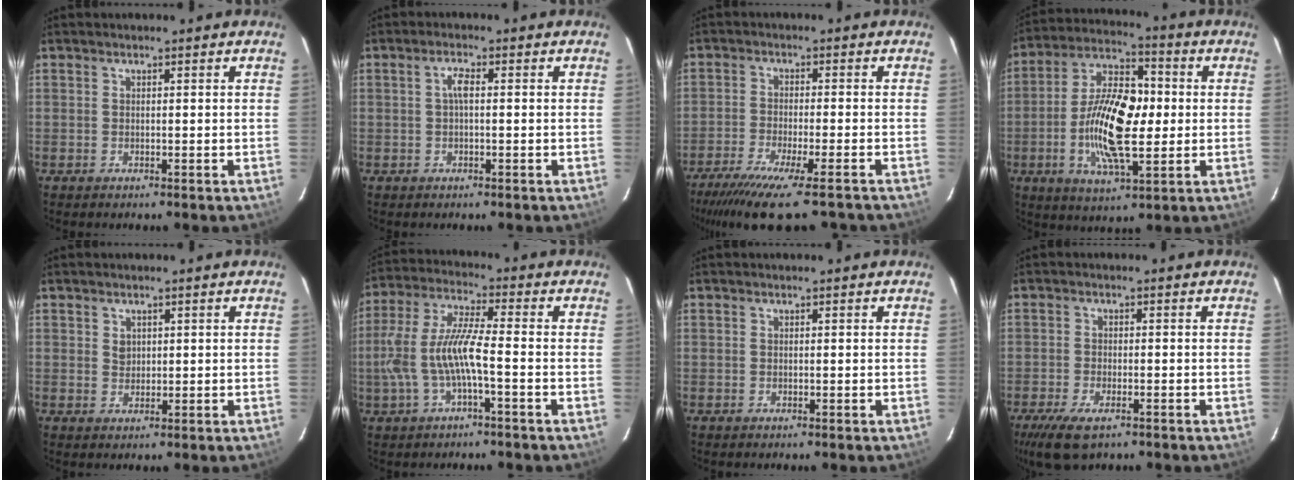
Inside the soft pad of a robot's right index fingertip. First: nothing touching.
{"total": 2.1, "force": [0.1, 0.7, 2.0], "torque": [-0.043, 0.007, 0.001]}
{"total": 14.7, "force": [-12.0, 1.6, 8.3], "torque": [-0.173, -0.048, -0.193]}
{"total": 16.2, "force": [-1.3, 6.8, 14.7], "torque": [-0.283, 0.006, -0.031]}
{"total": 1.7, "force": [0.8, 1.5, 0.5], "torque": [-0.004, 0.004, 0.015]}
{"total": 10.2, "force": [-2.5, 1.7, 9.8], "torque": [-0.213, 0.003, -0.042]}
{"total": 0.0}
{"total": 7.7, "force": [-5.0, 3.2, 5.0], "torque": [-0.124, -0.025, -0.091]}